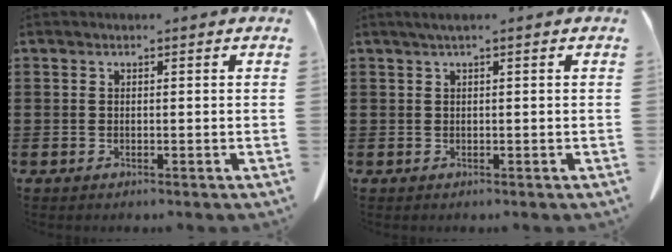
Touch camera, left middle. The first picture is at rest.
{"total": 1.1, "force": [0.3, 0.0, 1.0], "torque": [-0.017, 0.000, 0.005]}